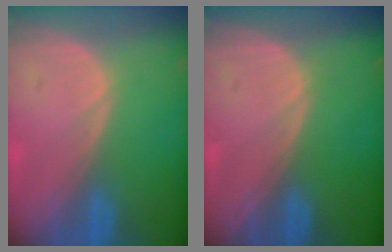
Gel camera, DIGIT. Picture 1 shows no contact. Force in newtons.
{"total": 0.0}